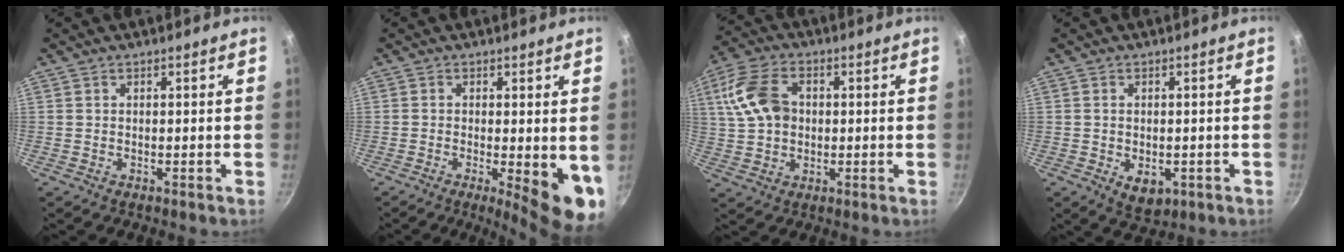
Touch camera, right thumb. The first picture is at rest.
{"total": 9.6, "force": [-1.7, 2.7, 9.0], "torque": [-0.104, -0.011, -0.016]}
{"total": 11.4, "force": [1.9, 8.0, 7.9], "torque": [-0.150, 0.015, 0.030]}
{"total": 5.2, "force": [-1.4, 3.4, 3.8], "torque": [-0.048, -0.005, -0.012]}